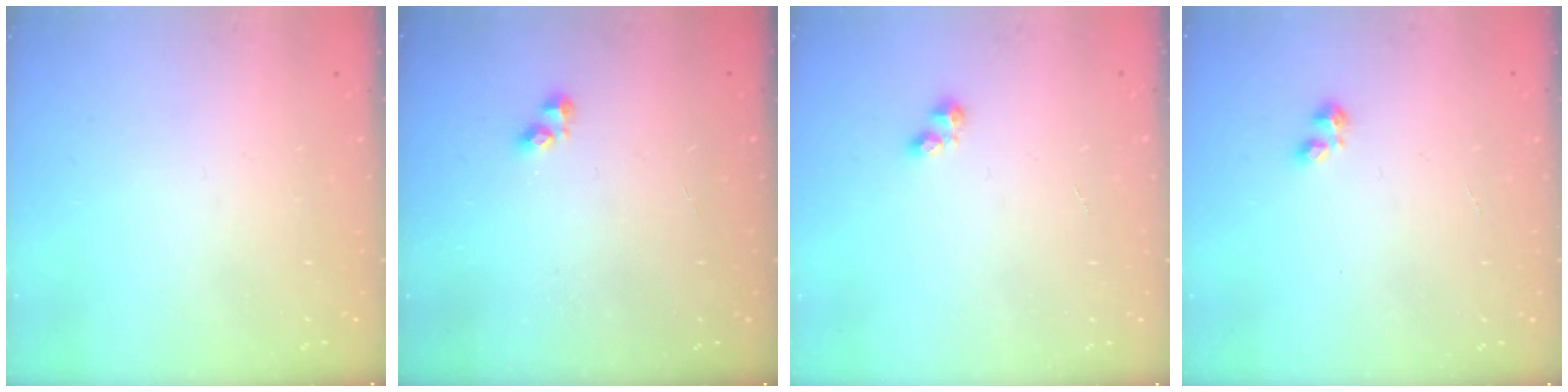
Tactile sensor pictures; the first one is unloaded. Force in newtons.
{"total": 2.8, "press": 2.7, "slide": 0.5}
{"total": 2.7, "press": 2.7, "slide": 0.4}
{"total": 1.8, "press": 1.7, "slide": 0.5}